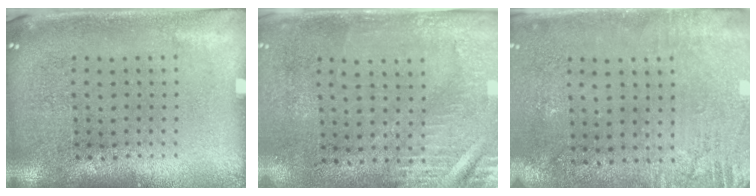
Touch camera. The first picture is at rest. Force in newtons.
{"total": 3.0, "press": 2.5, "slide": 1.6}
{"total": 2.8, "press": 2.3, "slide": 1.6}